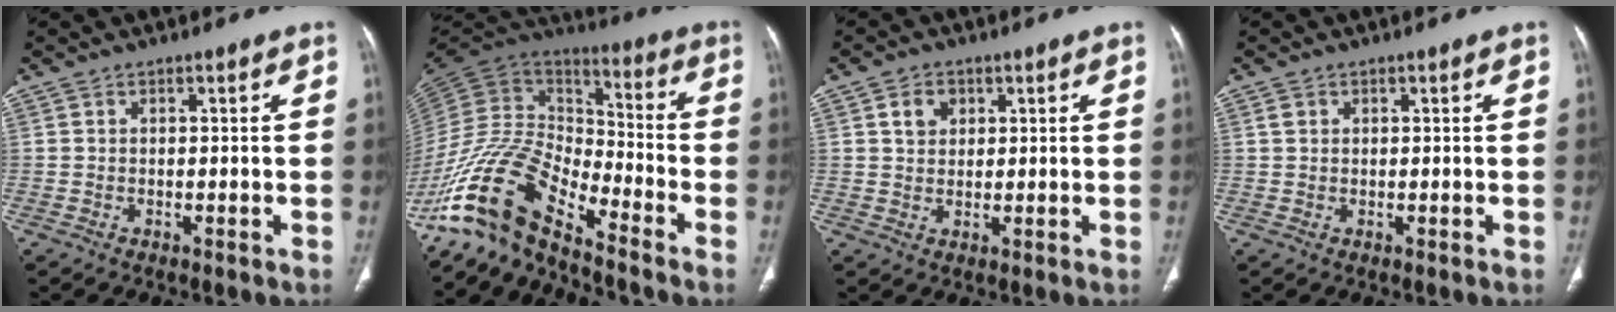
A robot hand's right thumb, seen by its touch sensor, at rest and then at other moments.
{"total": 15.9, "force": [-12.5, 4.9, 8.5], "torque": [-0.159, 0.091, -0.254]}
{"total": 4.0, "force": [1.6, 3.1, 2.0], "torque": [-0.013, -0.006, 0.029]}
{"total": 1.2, "force": [0.5, 0.9, 0.5], "torque": [-0.003, 0.000, 0.011]}